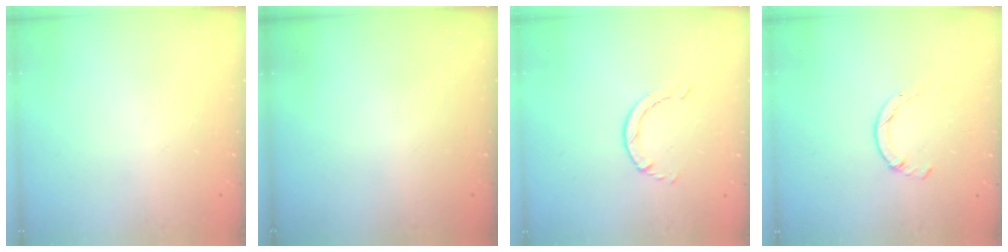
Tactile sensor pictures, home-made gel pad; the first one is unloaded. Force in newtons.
{"total": 0.0}
{"total": 0.8, "press": 0.7, "slide": 0.1}
{"total": 1.7, "press": 1.7, "slide": 0.3}